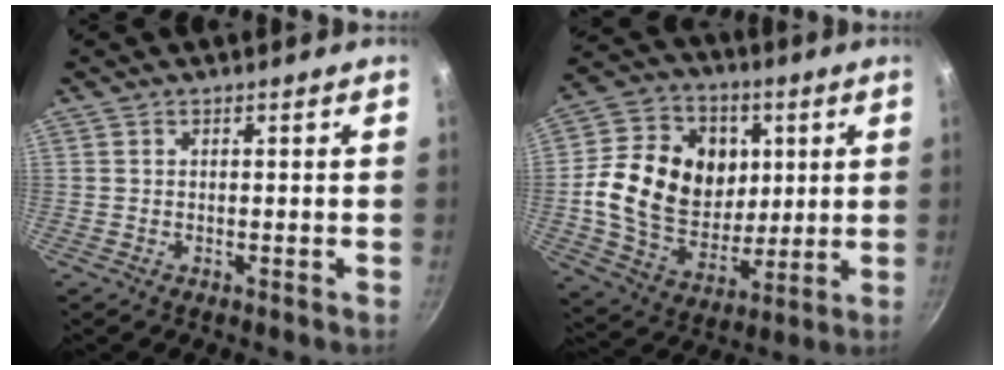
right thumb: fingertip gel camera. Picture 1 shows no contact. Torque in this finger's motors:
{"motor_torque": [-0.40, 1.08, 1.11, -0.53, 0.19]}